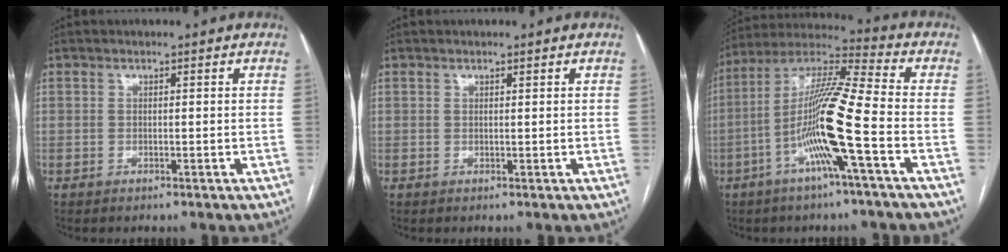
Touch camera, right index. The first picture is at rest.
{"total": 0.0}
{"total": 14.6, "force": [-4.5, -0.7, 13.9], "torque": [-0.268, 0.005, -0.094]}